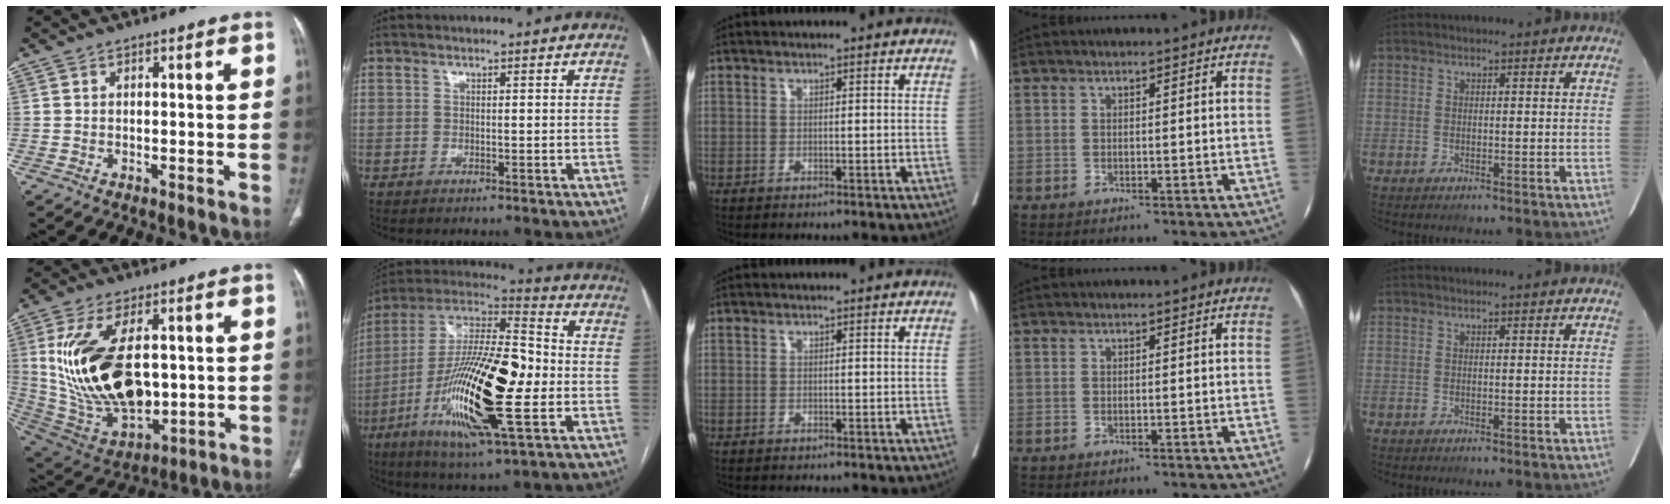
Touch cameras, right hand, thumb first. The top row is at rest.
{"thumb": {"total": 22.7, "force": [2.2, 12.3, 19.0], "torque": [-0.363, -0.019, 0.063]}, "index": {"total": 24.0, "force": [-4.9, 4.9, 23.0], "torque": [-0.453, -0.013, -0.090]}}